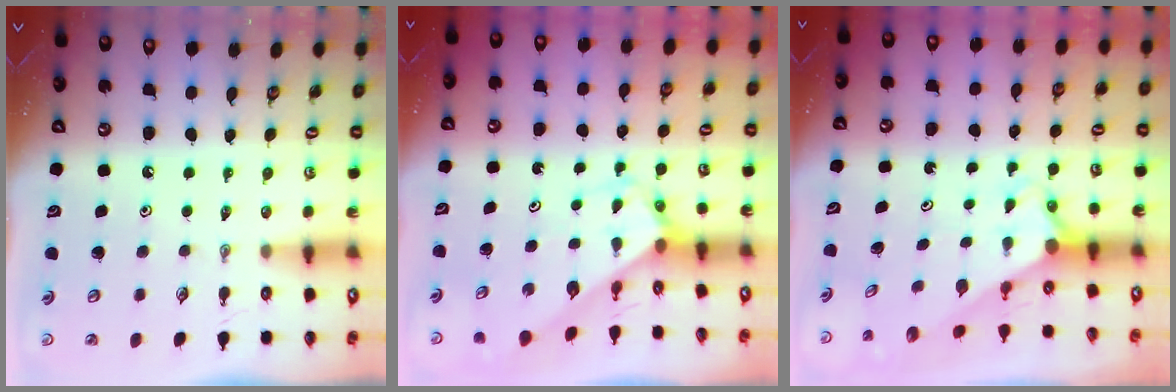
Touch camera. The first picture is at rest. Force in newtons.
{"total": 2.9, "press": 2.9, "slide": 0.2}
{"total": 2.2, "press": 2.2, "slide": 0.2}